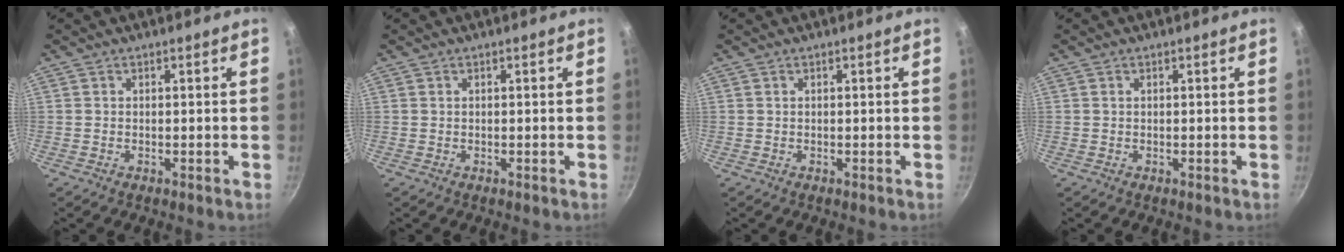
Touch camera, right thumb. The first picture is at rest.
{"total": 0.0}
{"total": 0.0}
{"total": 0.0}